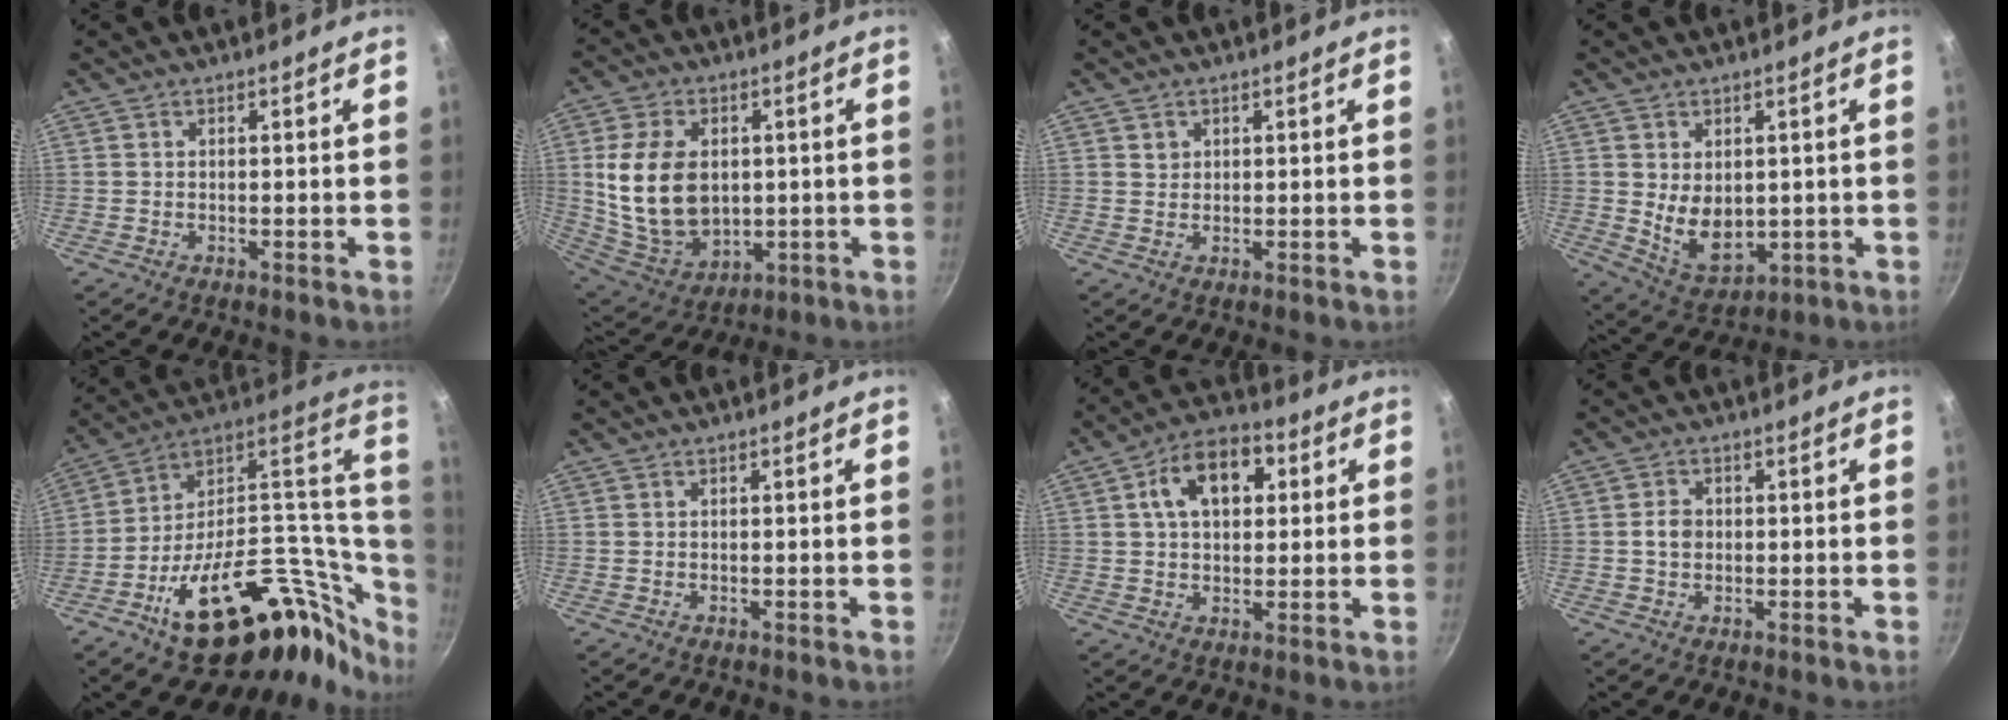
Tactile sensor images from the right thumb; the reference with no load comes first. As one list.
[{"total": 16.8, "force": [1.1, 11.8, 11.9], "torque": [-0.203, -0.010, 0.040]}, {"total": 1.4, "force": [0.7, 1.2, 0.3], "torque": [0.000, 0.002, 0.011]}, {"total": 9.1, "force": [0.4, 6.4, 6.5], "torque": [-0.092, -0.020, 0.032]}, {"total": 37.7, "force": [-8.1, 21.7, 29.8], "torque": [-0.400, 0.062, -0.106]}, {"total": 0.0}, {"total": 12.3, "force": [3.4, 8.0, 8.8], "torque": [-0.108, 0.016, 0.043]}, {"total": 3.1, "force": [0.0, 2.5, 1.8], "torque": [-0.022, 0.008, -0.004]}]